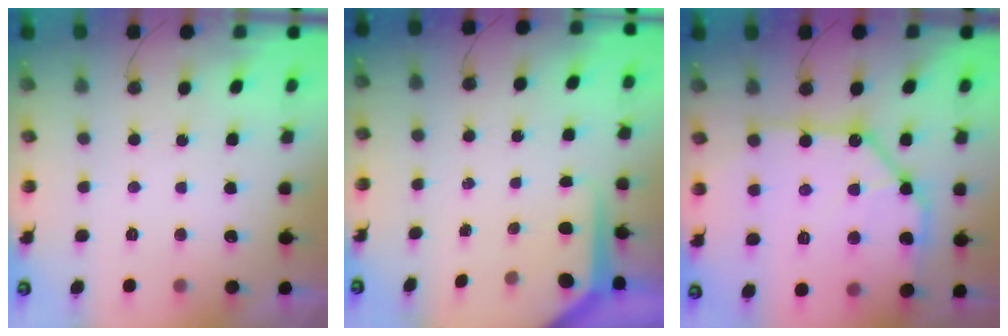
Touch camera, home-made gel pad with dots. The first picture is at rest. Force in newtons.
{"total": 5.7, "press": 5.6, "slide": 0.4}
{"total": 15.7, "press": 15.6, "slide": 1.2}